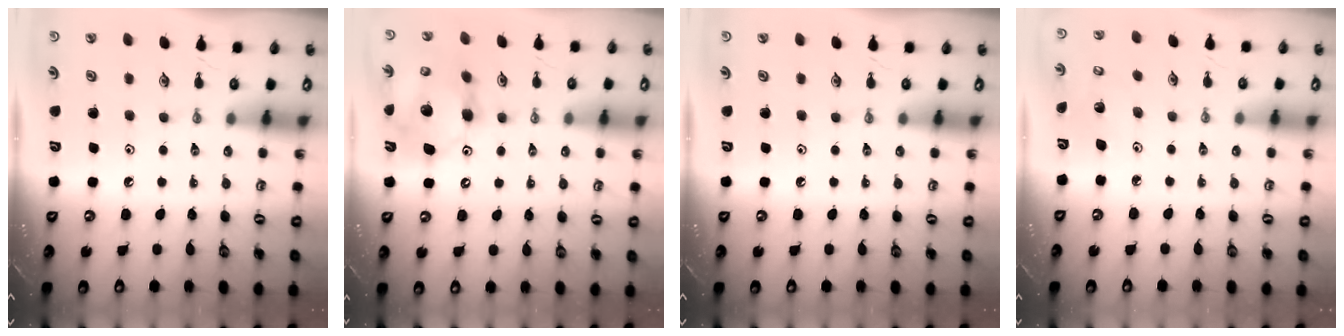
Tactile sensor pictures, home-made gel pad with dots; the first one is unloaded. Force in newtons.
{"total": 14.1, "press": 13.9, "slide": 2.5}
{"total": 0.0}
{"total": 1.7, "press": 1.7, "slide": 0.1}